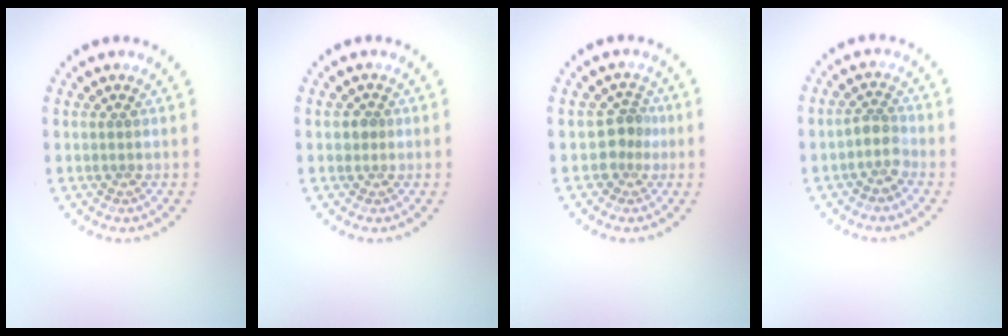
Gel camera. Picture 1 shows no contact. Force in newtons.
{"total": 1.3, "press": 1.1, "slide": 0.6}
{"total": 2.2, "press": 1.7, "slide": 1.4}
{"total": 2.0, "press": 1.7, "slide": 1.1}